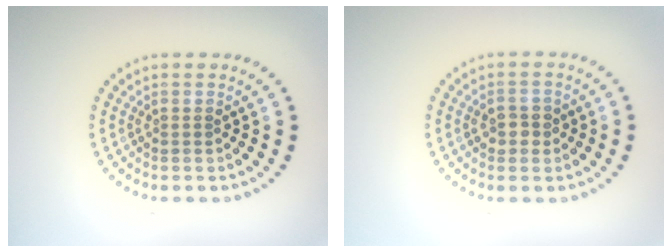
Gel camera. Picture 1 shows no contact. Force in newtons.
{"total": 1.7, "press": 1.7, "slide": 0.3}